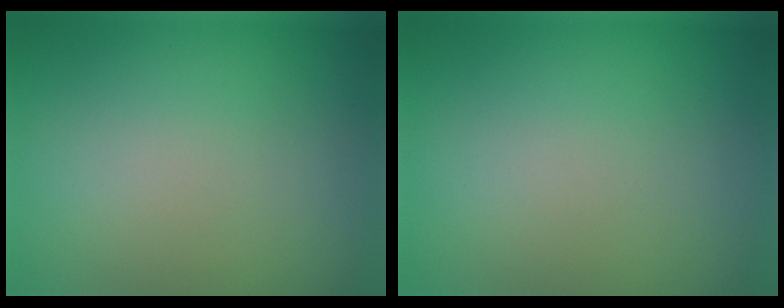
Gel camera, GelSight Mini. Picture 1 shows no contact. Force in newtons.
{"total": 0.0}